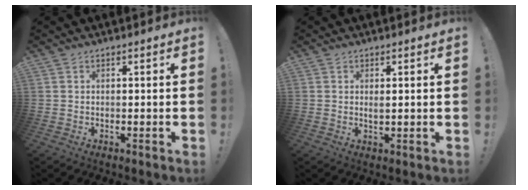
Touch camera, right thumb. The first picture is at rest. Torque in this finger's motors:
{"motor_torque": [-0.20, 0.22, 0.10, 0.11, 0.09]}